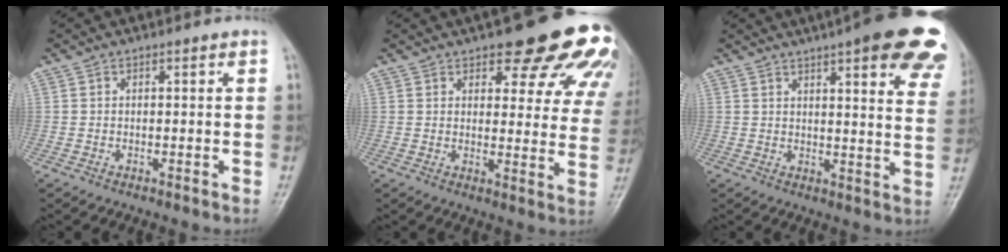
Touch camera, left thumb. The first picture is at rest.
{"total": 18.2, "force": [11.6, 6.8, 12.2], "torque": [-0.105, -0.046, 0.131]}
{"total": 22.3, "force": [14.3, 5.4, 16.3], "torque": [-0.176, -0.031, 0.158]}